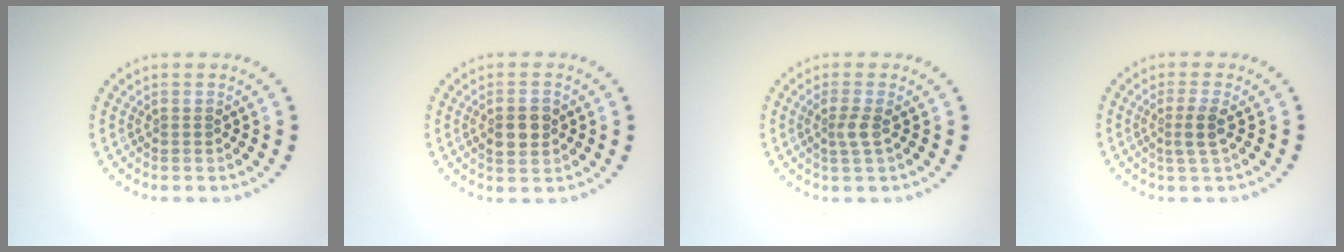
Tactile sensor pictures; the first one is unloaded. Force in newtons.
{"total": 2.8, "press": 2.8, "slide": 0.2}
{"total": 1.6, "press": 1.2, "slide": 1.0}
{"total": 1.7, "press": 1.3, "slide": 1.1}